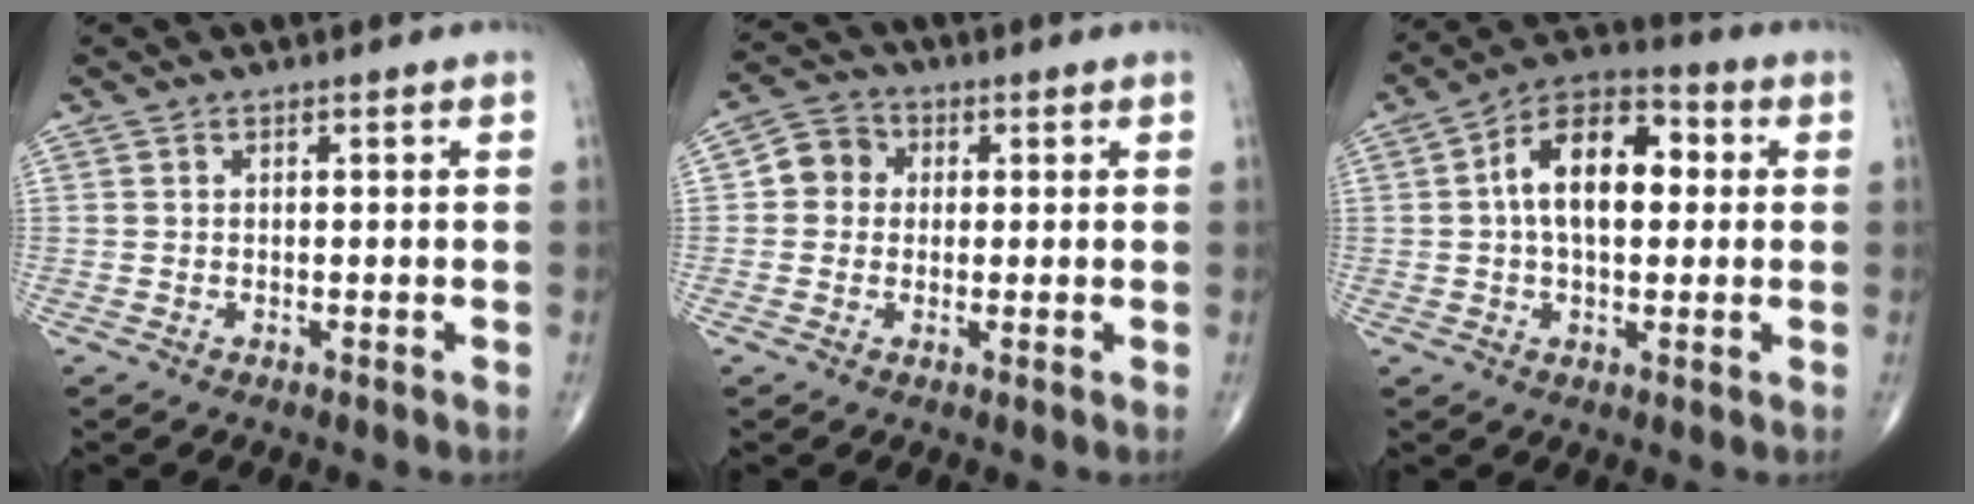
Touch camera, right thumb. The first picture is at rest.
{"total": 5.4, "force": [0.5, 4.9, 2.2], "torque": [-0.020, 0.013, -0.004]}
{"total": 13.5, "force": [1.6, 7.8, 11.0], "torque": [-0.167, 0.028, 0.015]}